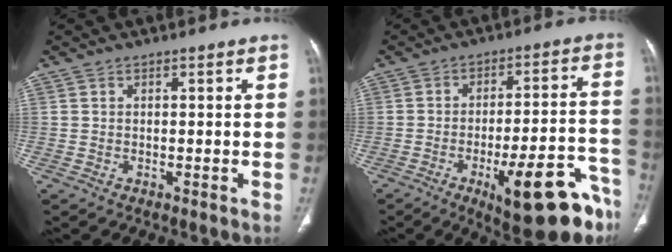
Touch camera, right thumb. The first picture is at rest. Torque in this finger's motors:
{"motor_torque": [1.95, 1.88, 0.98, -1.05, 0.35]}